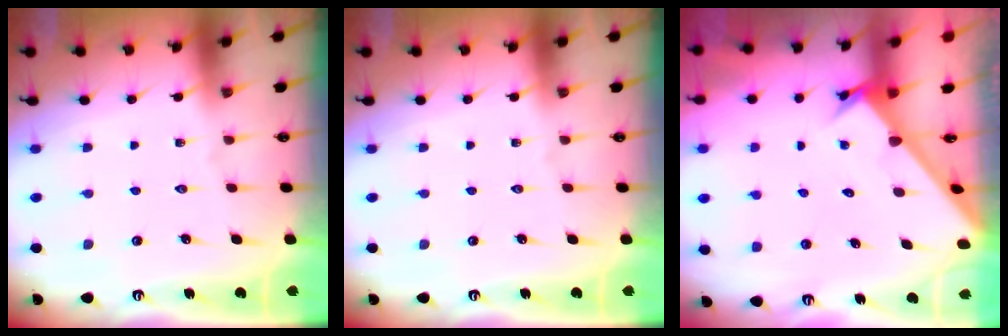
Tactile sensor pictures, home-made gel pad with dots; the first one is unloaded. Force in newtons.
{"total": 0.0}
{"total": 2.4, "press": 2.4, "slide": 0.1}